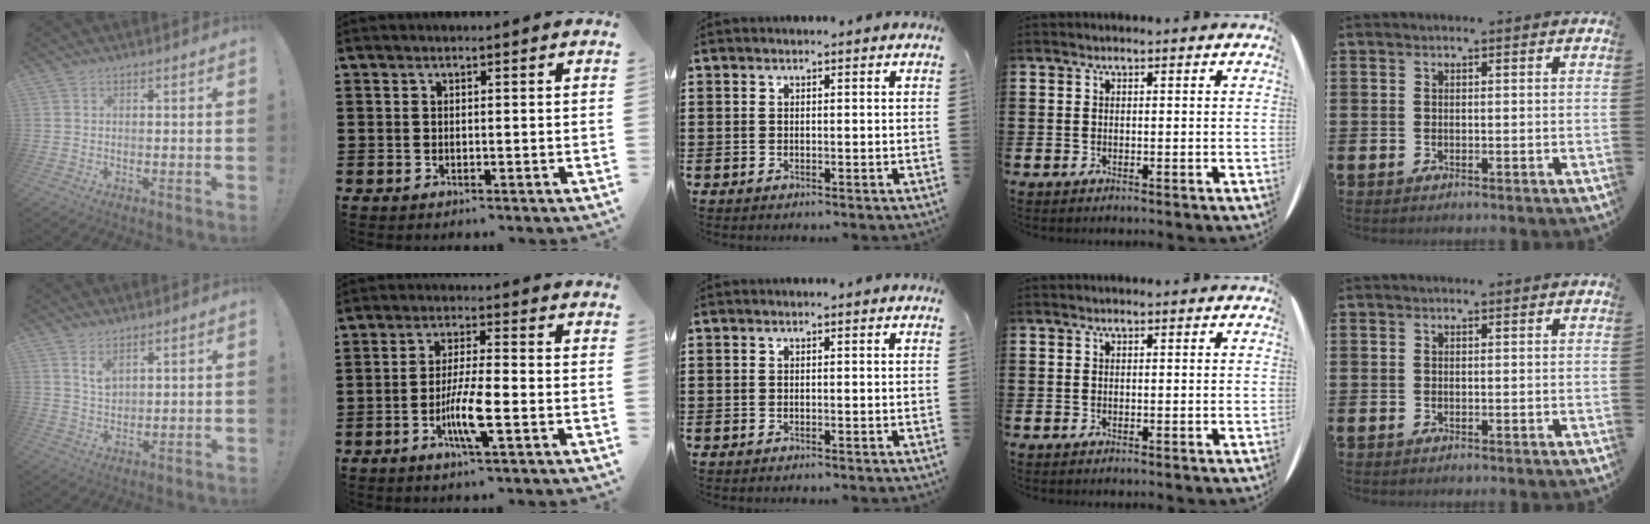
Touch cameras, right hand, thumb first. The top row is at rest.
{"thumb": {"total": 6.3, "force": [3.8, 2.3, 4.5], "torque": [-0.078, -0.021, 0.066]}, "index": {"total": 8.6, "force": [-2.7, 1.0, 8.2], "torque": [-0.159, -0.014, -0.051]}}